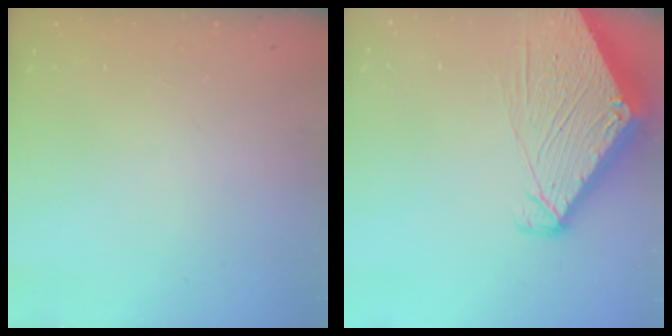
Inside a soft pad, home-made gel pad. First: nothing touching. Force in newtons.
{"total": 6.9, "press": 6.9, "slide": 0.6}